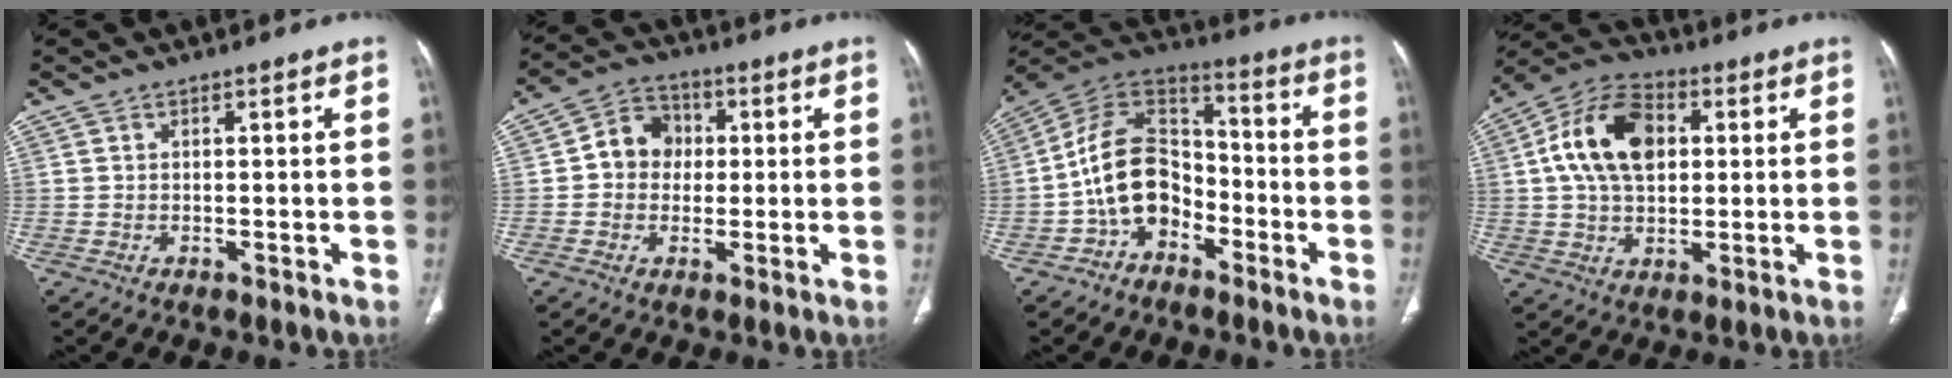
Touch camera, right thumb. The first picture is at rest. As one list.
[{"total": 7.8, "force": [0.5, 6.8, 3.7], "torque": [-0.031, 0.017, -0.003]}, {"total": 14.1, "force": [-5.0, 10.0, 8.5], "torque": [-0.129, 0.066, -0.102]}, {"total": 15.2, "force": [2.9, 9.8, 11.3], "torque": [-0.188, 0.014, 0.043]}]